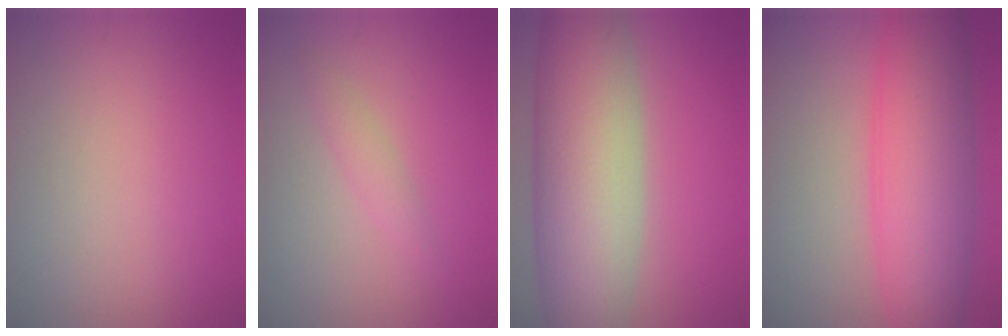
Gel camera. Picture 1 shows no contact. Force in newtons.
{"total": 1.3, "press": 1.3, "slide": 0.0}
{"total": 12.5, "press": 12.5, "slide": 0.6}
{"total": 9.9, "press": 9.9, "slide": 0.3}